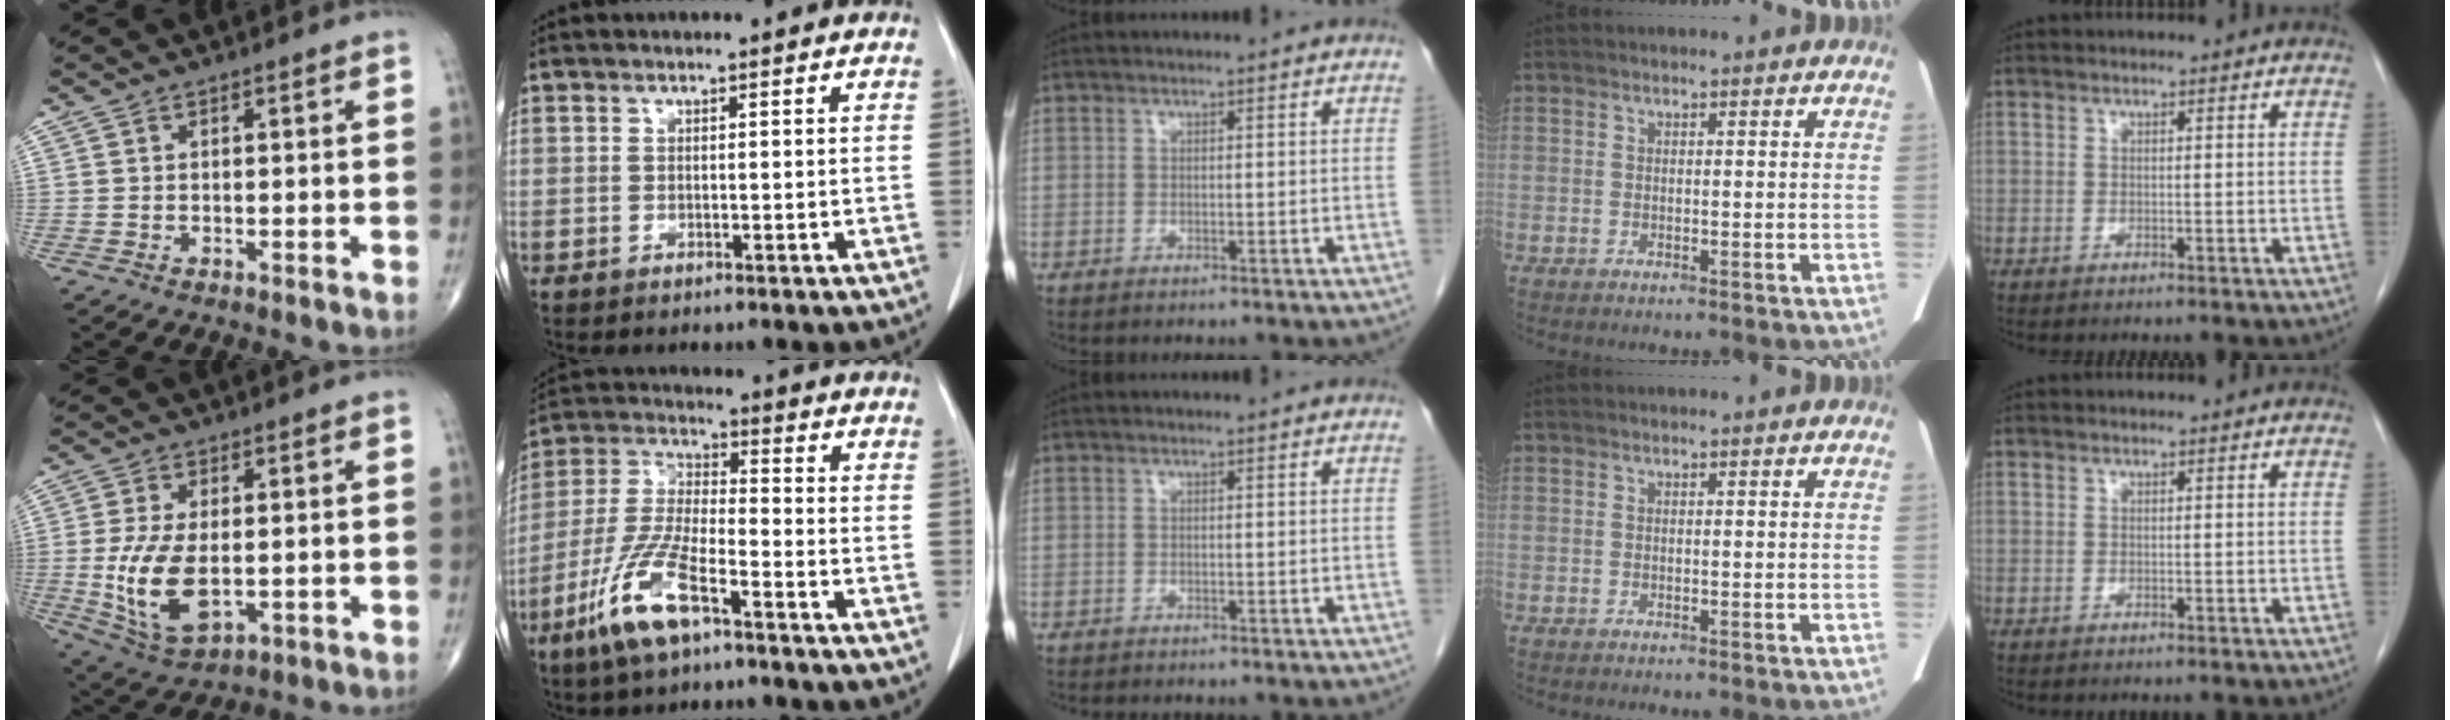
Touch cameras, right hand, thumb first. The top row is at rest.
{"thumb": {"total": 12.4, "force": [-1.4, 6.6, 10.5], "torque": [-0.207, -0.015, -0.012]}, "index": {"total": 11.8, "force": [-6.7, 2.7, 9.4], "torque": [-0.207, -0.016, -0.128]}}